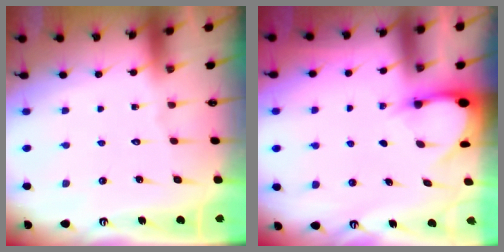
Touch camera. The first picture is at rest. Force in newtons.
{"total": 3.3, "press": 3.3, "slide": 0.3}